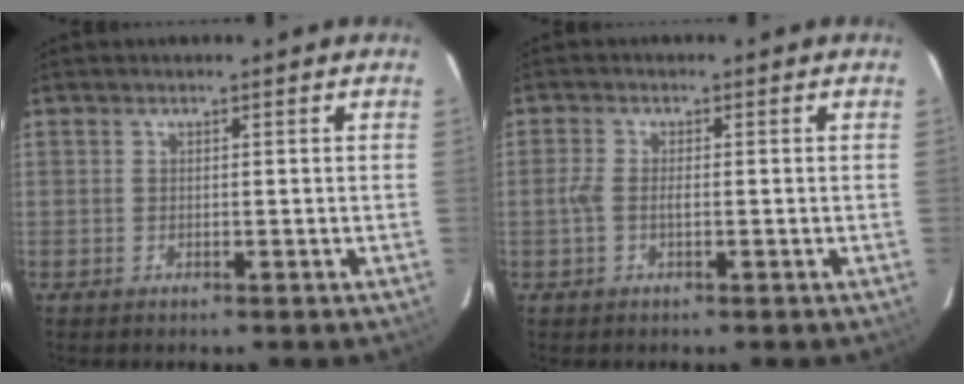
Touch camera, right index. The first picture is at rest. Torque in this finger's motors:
{"motor_torque": [0.30, -0.17, 0.19, 0.06]}